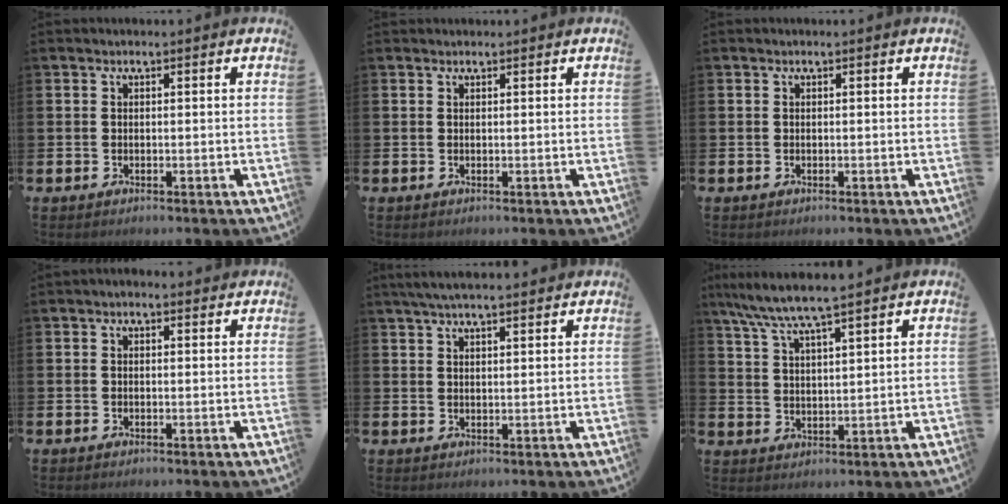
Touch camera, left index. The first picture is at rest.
{"total": 0.6, "force": [0.6, 0.1, 0.0], "torque": [0.012, -0.004, 0.008]}
{"total": 0.0}
{"total": 0.6, "force": [0.2, 0.4, 0.4], "torque": [-0.004, 0.005, 0.001]}
{"total": 3.8, "force": [3.4, 0.6, 1.7], "torque": [-0.038, -0.004, 0.061]}
{"total": 6.3, "force": [5.7, 0.1, 2.6], "torque": [-0.072, -0.022, 0.101]}